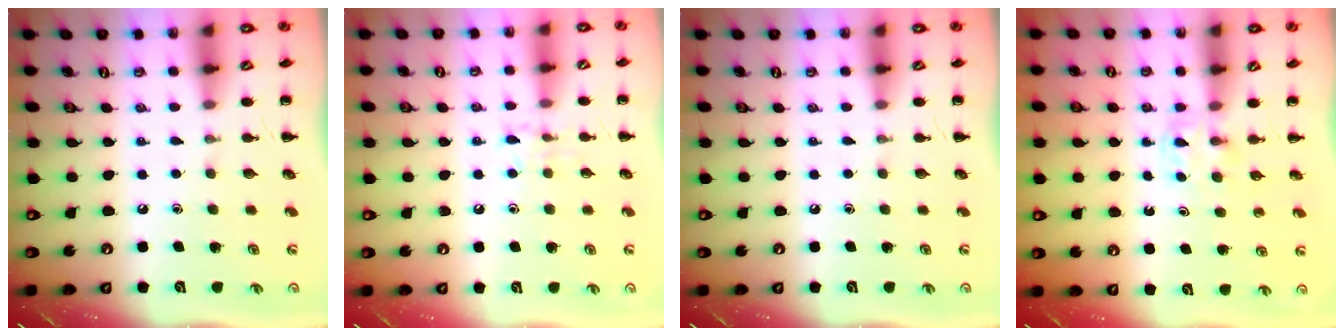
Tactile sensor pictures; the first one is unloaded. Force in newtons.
{"total": 6.3, "press": 6.2, "slide": 1.3}
{"total": 0.0}
{"total": 3.0, "press": 2.8, "slide": 1.0}